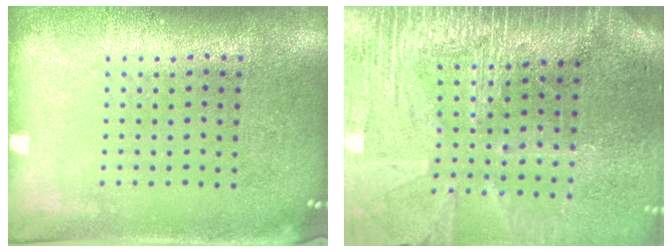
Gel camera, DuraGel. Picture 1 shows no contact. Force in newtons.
{"total": 3.6, "press": 3.3, "slide": 1.5}